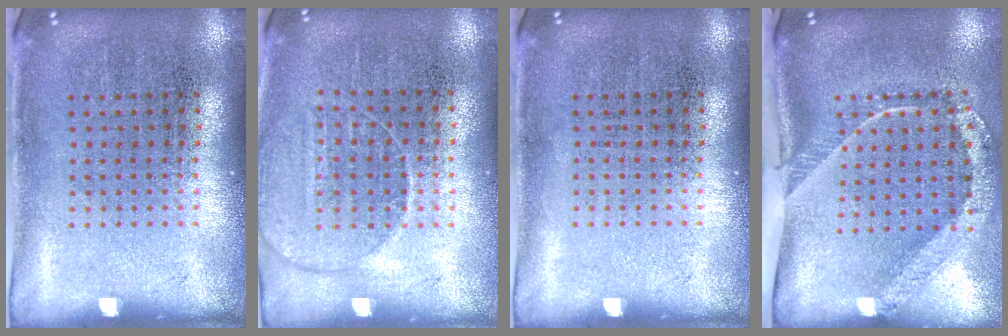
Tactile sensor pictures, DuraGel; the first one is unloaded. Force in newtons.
{"total": 1.4, "press": 1.3, "slide": 0.5}
{"total": 0.0}
{"total": 2.5, "press": 1.6, "slide": 1.9}